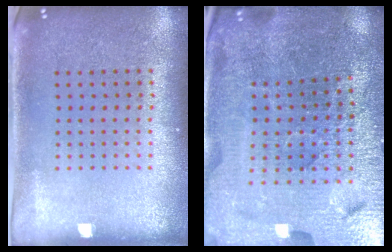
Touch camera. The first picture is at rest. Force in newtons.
{"total": 5.0, "press": 4.8, "slide": 1.5}